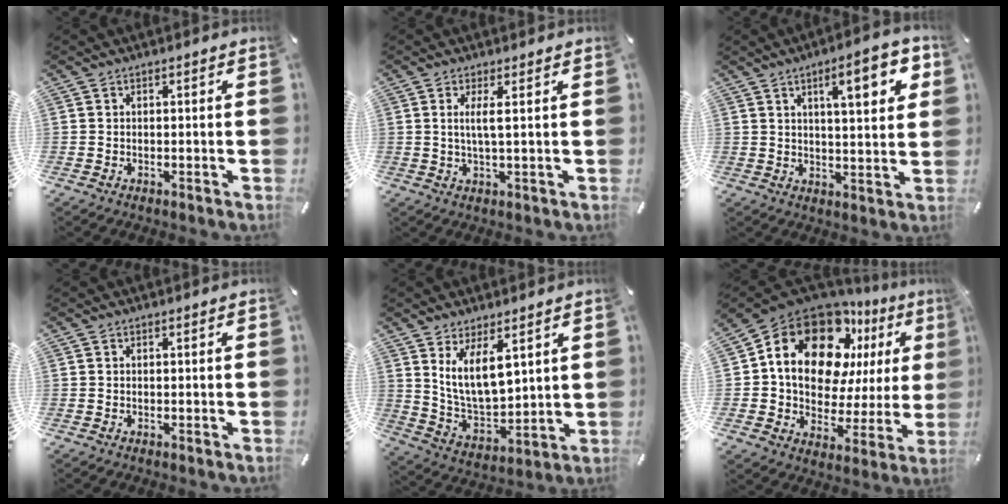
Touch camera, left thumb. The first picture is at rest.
{"total": 4.2, "force": [0.9, 0.5, 4.0], "torque": [-0.081, -0.003, 0.013]}
{"total": 11.3, "force": [5.2, 3.2, 9.5], "torque": [-0.134, -0.017, 0.078]}
{"total": 0.0}
{"total": 11.4, "force": [6.3, 5.8, 7.6], "torque": [-0.158, -0.034, 0.115]}
{"total": 19.9, "force": [9.7, 12.8, 11.9], "torque": [-0.208, -0.068, 0.164]}